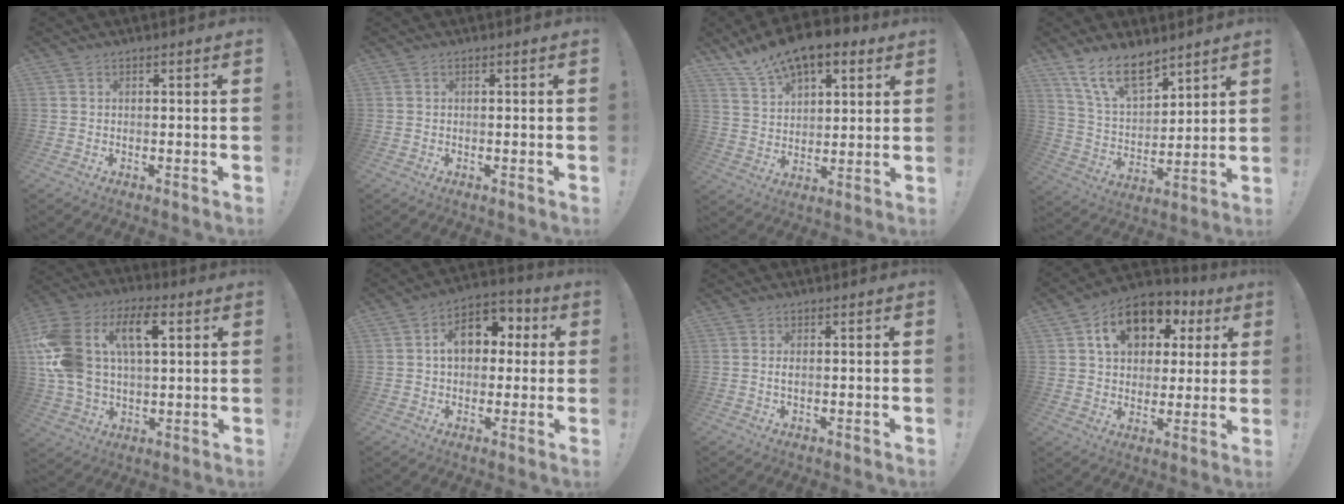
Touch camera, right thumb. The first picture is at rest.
{"total": 0.0}
{"total": 13.2, "force": [10.2, 5.9, 5.9], "torque": [-0.108, -0.069, 0.186]}
{"total": 14.6, "force": [10.3, 6.4, 8.1], "torque": [-0.142, -0.059, 0.191]}
{"total": 20.3, "force": [5.8, 12.8, 14.6], "torque": [-0.303, -0.010, 0.099]}
{"total": 11.9, "force": [2.4, 8.5, 8.0], "torque": [-0.109, 0.004, 0.045]}
{"total": 1.0, "force": [0.1, 0.5, 0.9], "torque": [-0.018, 0.004, 0.001]}
{"total": 14.7, "force": [6.5, 10.3, 8.2], "torque": [-0.121, -0.023, 0.118]}